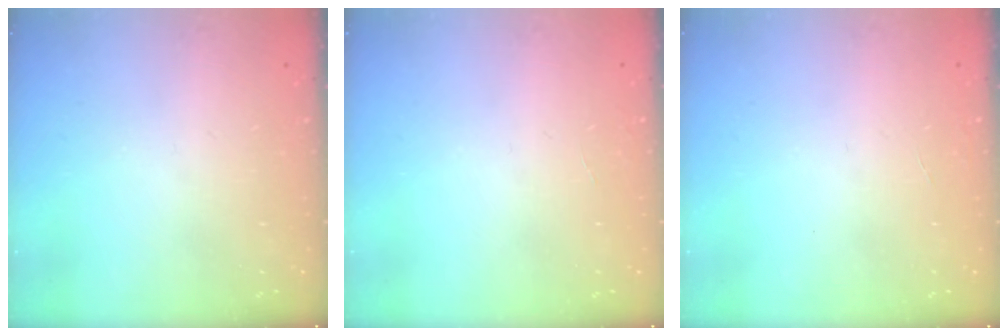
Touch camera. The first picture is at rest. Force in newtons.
{"total": 0.0}
{"total": 0.0}